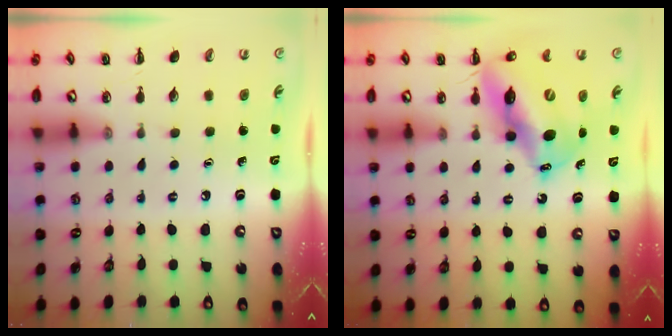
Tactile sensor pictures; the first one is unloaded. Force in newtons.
{"total": 16.1, "press": 15.4, "slide": 4.6}